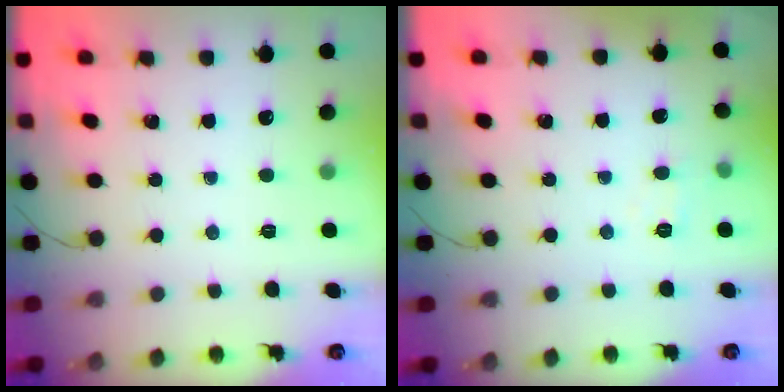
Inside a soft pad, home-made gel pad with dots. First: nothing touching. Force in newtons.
{"total": 4.3, "press": 4.0, "slide": 1.5}